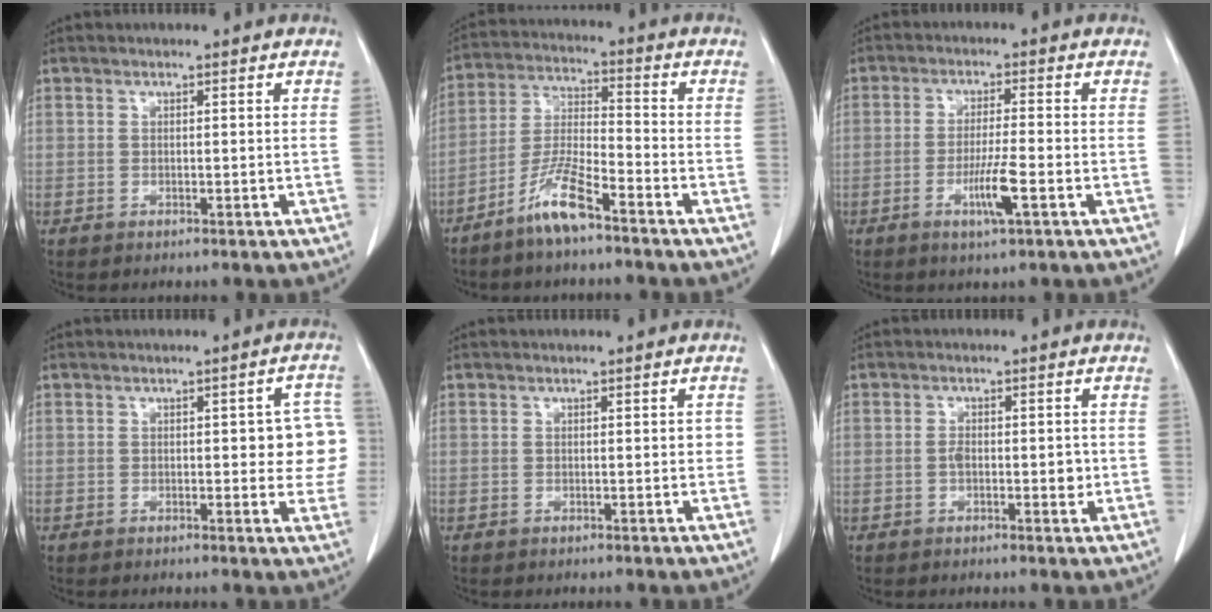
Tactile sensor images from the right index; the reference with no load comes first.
{"total": 8.4, "force": [-5.9, 1.0, 5.8], "torque": [-0.127, -0.012, -0.121]}
{"total": 5.7, "force": [-2.2, 0.0, 5.3], "torque": [-0.099, -0.010, -0.041]}
{"total": 6.9, "force": [0.4, 2.6, 6.4], "torque": [-0.052, 0.016, 0.001]}
{"total": 1.2, "force": [0.1, 0.6, 1.1], "torque": [-0.010, 0.002, 0.001]}
{"total": 3.2, "force": [-0.4, 1.5, 2.8], "torque": [-0.044, 0.002, -0.005]}